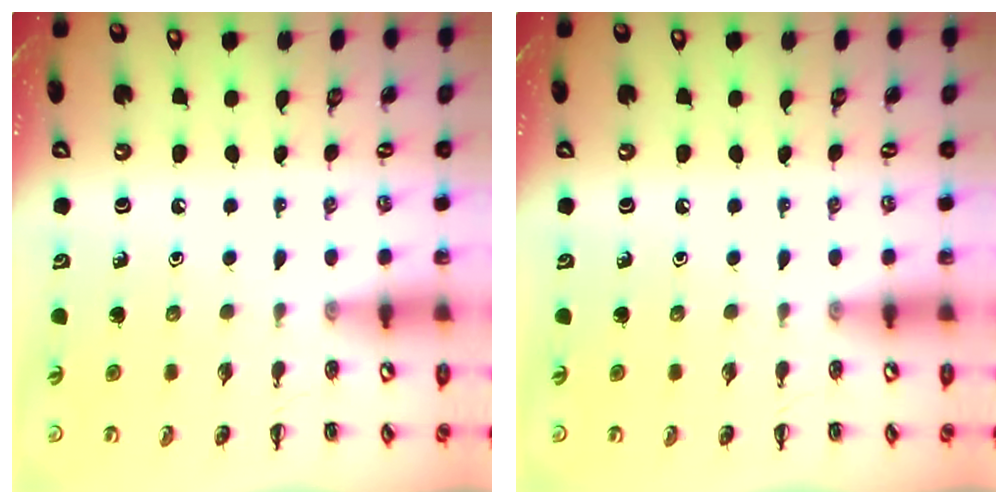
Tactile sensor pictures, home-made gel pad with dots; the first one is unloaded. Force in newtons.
{"total": 0.0}